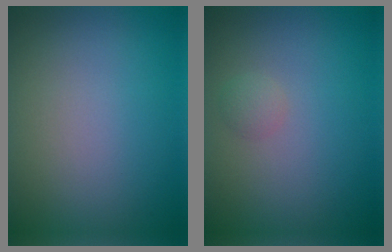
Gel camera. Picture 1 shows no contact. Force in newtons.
{"total": 1.0, "press": 1.0, "slide": 0.1}